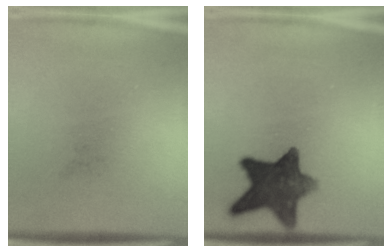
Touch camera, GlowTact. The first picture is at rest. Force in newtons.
{"total": 11.5}